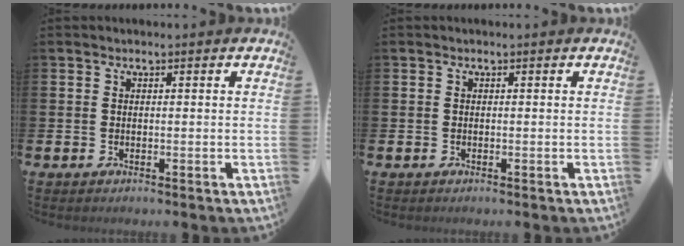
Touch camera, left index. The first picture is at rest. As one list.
[{"total": 0.0}]